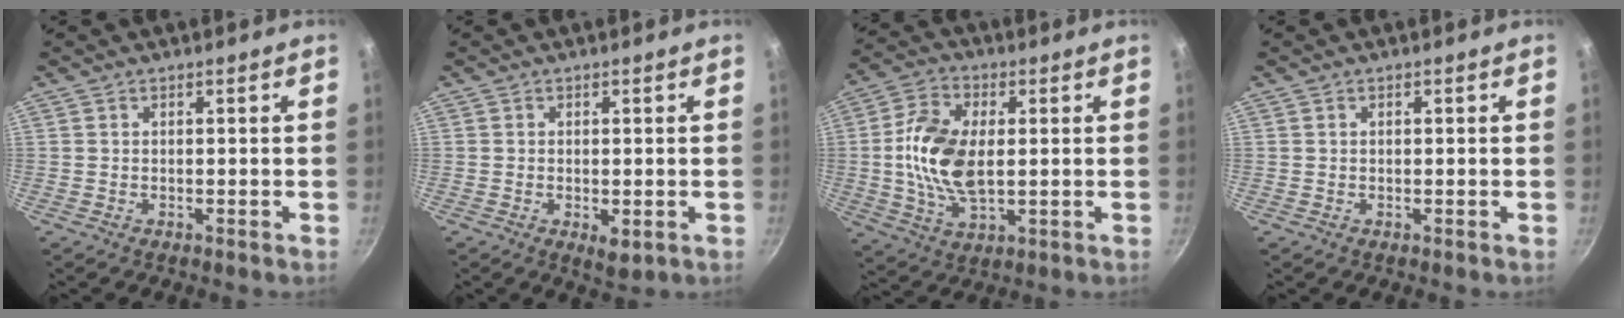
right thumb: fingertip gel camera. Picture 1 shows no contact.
{"total": 3.1, "force": [-0.9, 1.3, 2.7], "torque": [-0.041, -0.009, -0.010]}
{"total": 13.8, "force": [0.5, 7.6, 11.5], "torque": [-0.226, 0.001, 0.011]}
{"total": 0.0}